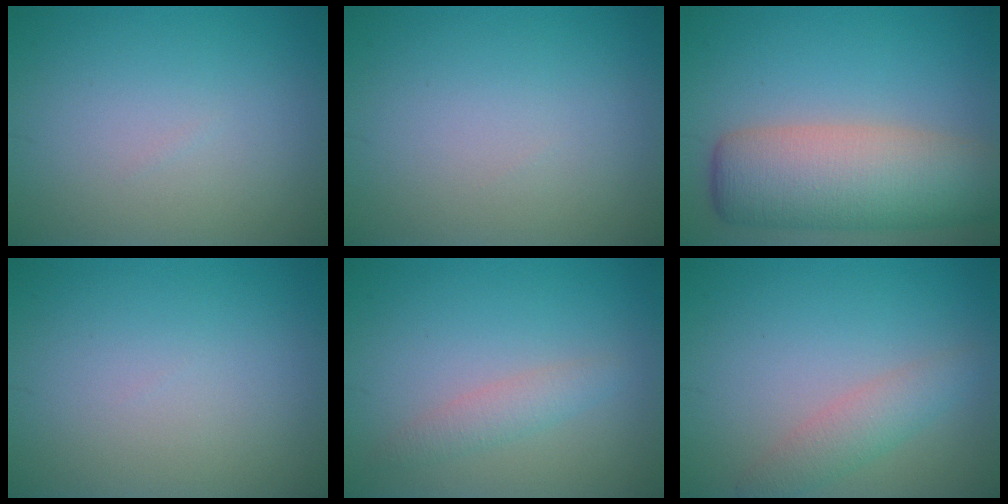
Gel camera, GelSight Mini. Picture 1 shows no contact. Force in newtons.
{"total": 0.0}
{"total": 9.4, "press": 9.3, "slide": 0.5}
{"total": 0.0}
{"total": 1.9, "press": 1.9, "slide": 0.1}
{"total": 2.6, "press": 2.6, "slide": 0.1}